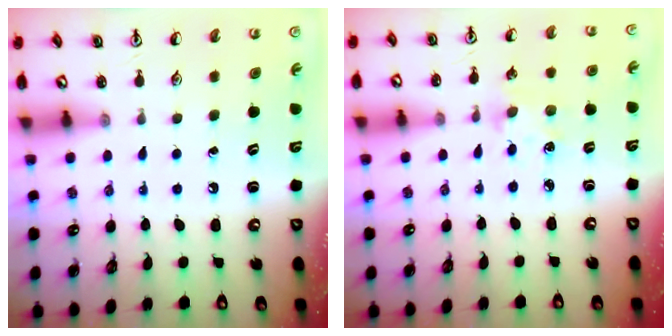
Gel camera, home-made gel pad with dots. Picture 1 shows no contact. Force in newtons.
{"total": 4.9, "press": 4.9, "slide": 0.7}